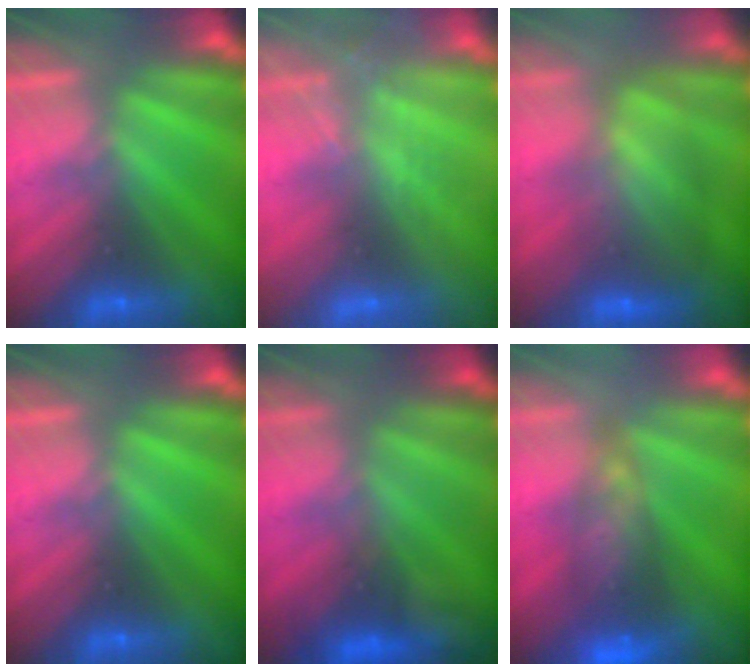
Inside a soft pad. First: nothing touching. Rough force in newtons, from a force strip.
{"total": 2.2}
{"total": 9.8}
{"total": 0.0}
{"total": 4.8}
{"total": 7.3}